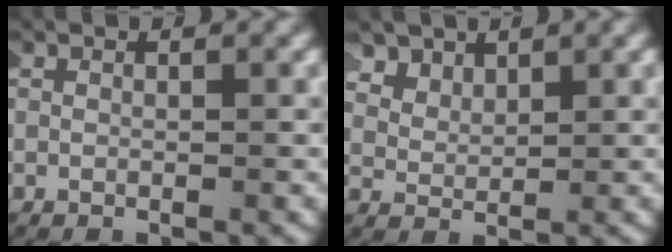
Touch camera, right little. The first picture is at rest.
{"total": 2.2, "force": [1.8, 1.1, 0.8], "torque": [-0.025, -0.004, 0.038]}